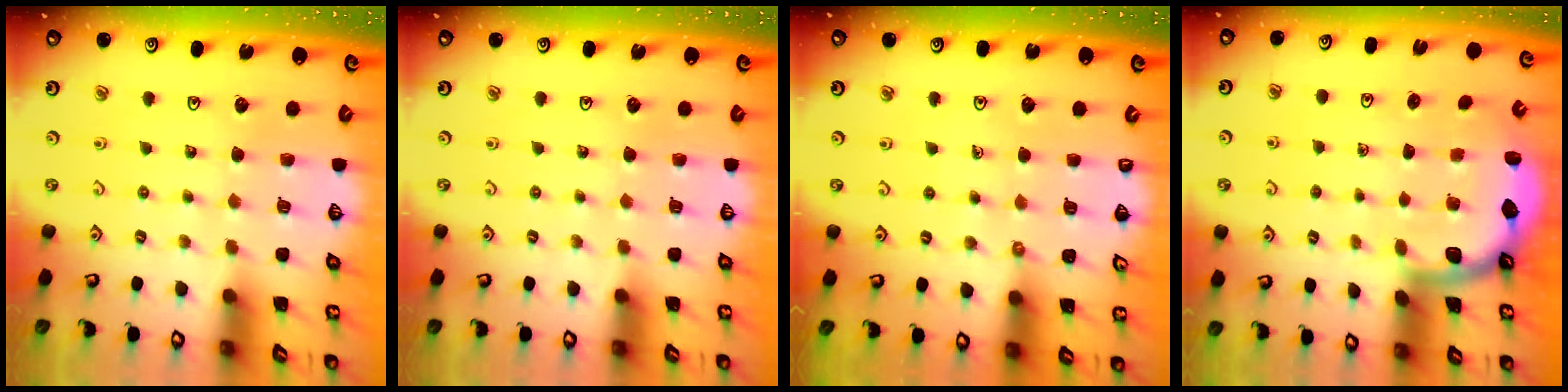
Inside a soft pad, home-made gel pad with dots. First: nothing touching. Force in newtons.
{"total": 0.0}
{"total": 2.7, "press": 2.7, "slide": 0.5}
{"total": 1.6, "press": 1.6, "slide": 0.1}